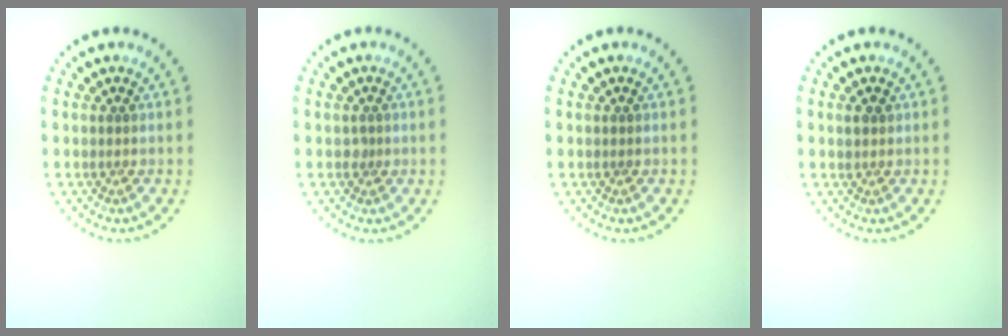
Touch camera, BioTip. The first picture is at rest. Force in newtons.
{"total": 0.7, "press": 0.5, "slide": 0.4}
{"total": 0.0}
{"total": 1.1, "press": 1.1, "slide": 0.4}